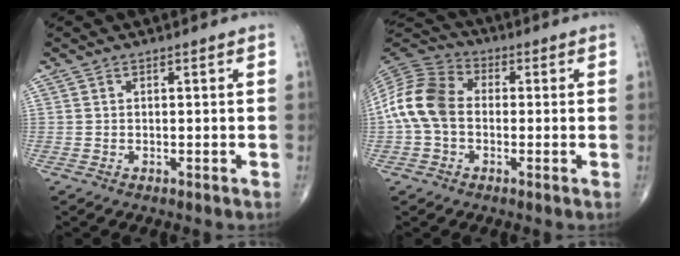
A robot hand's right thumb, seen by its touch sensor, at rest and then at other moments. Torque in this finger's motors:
{"motor_torque": [0.24, 0.26, 1.04, -0.23, 0.33]}